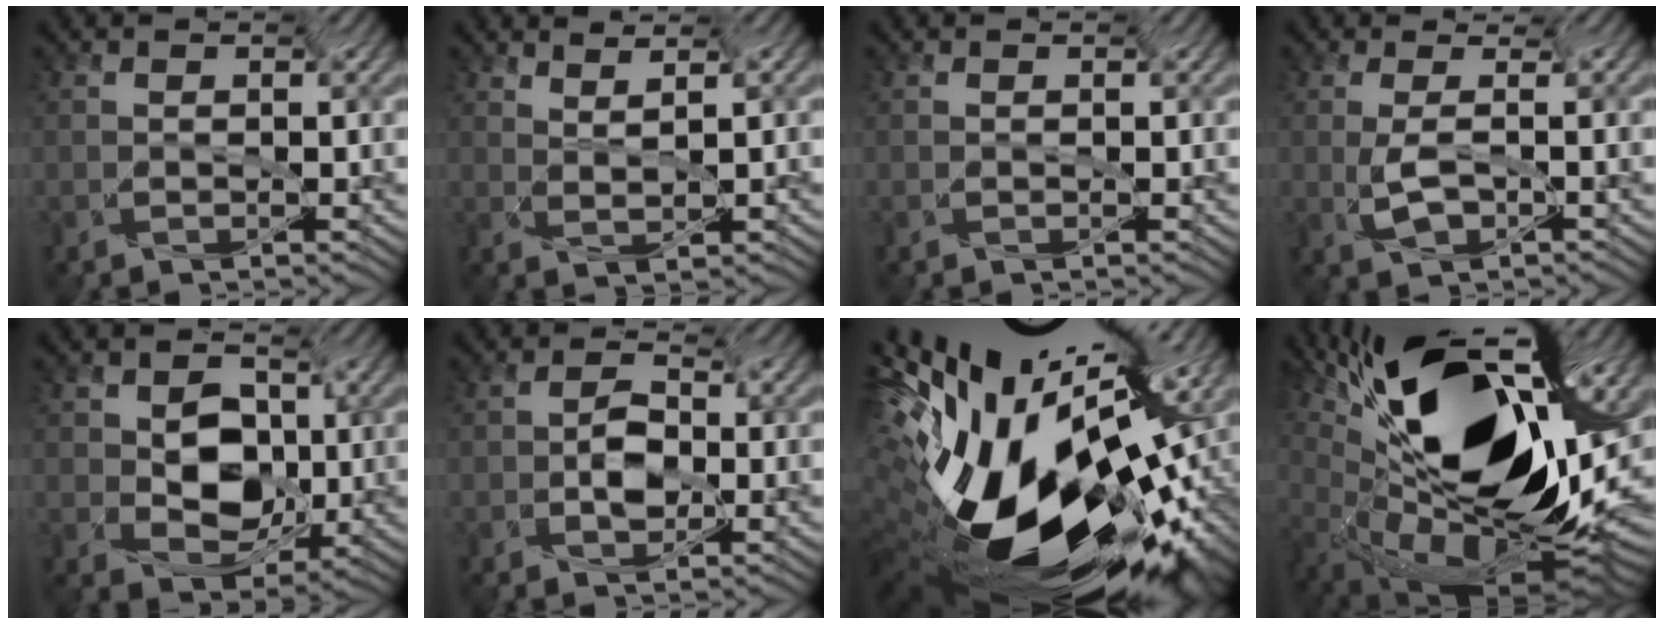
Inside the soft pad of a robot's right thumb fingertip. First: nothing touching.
{"total": 3.0, "force": [2.7, -0.1, 1.4], "torque": [-0.026, -0.011, 0.045]}
{"total": 0.0}
{"total": 2.0, "force": [-1.0, 0.8, 1.5], "torque": [-0.039, -0.005, -0.012]}
{"total": 7.4, "force": [-2.5, 4.9, 4.8], "torque": [-0.086, -0.006, -0.036]}
{"total": 2.9, "force": [-2.8, 0.7, 0.6], "torque": [-0.023, -0.002, -0.049]}
{"total": 16.0, "force": [-3.4, 6.4, 14.3], "torque": [-0.229, -0.046, -0.046]}
{"total": 15.8, "force": [0.5, 6.3, 14.5], "torque": [-0.233, 0.007, 0.003]}